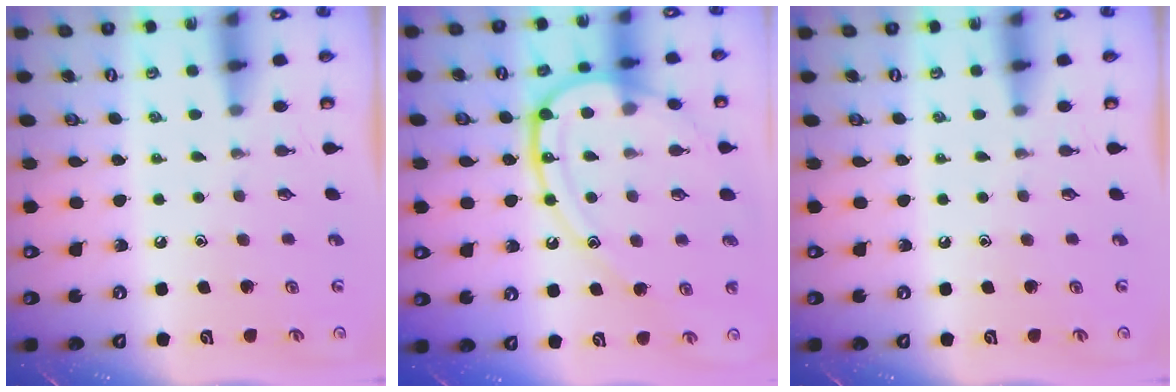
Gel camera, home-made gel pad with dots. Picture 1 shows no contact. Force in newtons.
{"total": 16.2, "press": 16.1, "slide": 1.5}
{"total": 0.0}